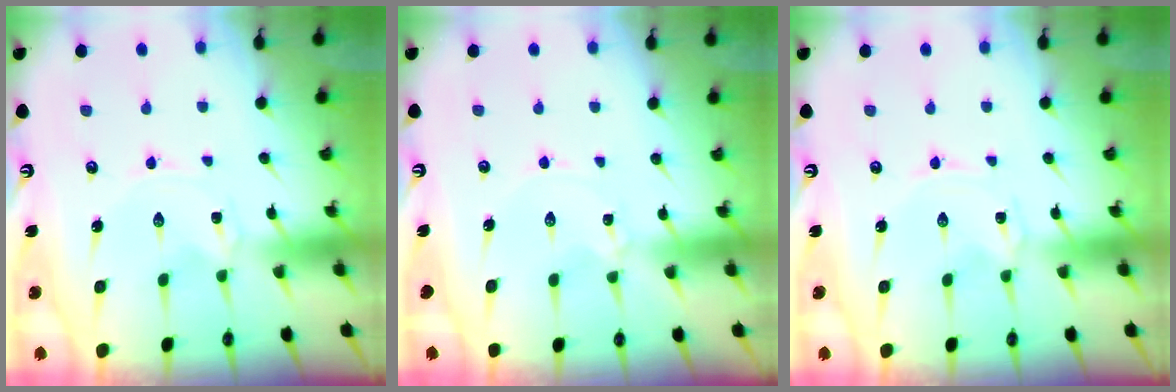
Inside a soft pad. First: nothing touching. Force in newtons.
{"total": 1.1, "press": 1.1, "slide": 0.1}
{"total": 0.0}